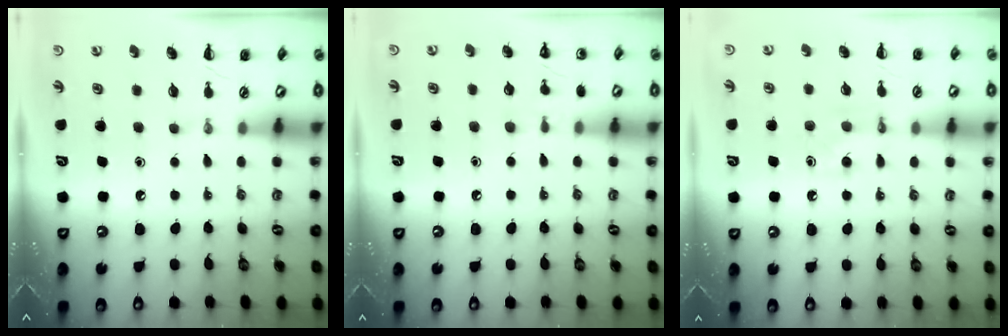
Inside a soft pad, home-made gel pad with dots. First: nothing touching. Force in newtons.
{"total": 6.2, "press": 6.0, "slide": 1.9}
{"total": 5.1, "press": 4.9, "slide": 1.4}